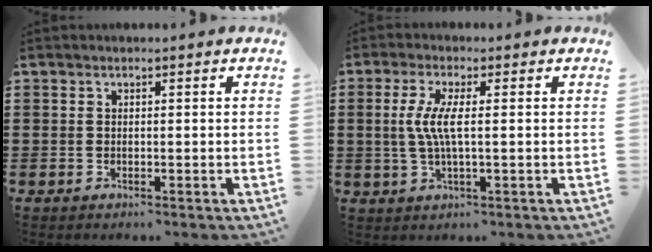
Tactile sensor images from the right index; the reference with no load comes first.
{"total": 4.9, "force": [0.1, 0.6, 4.9], "torque": [-0.111, -0.012, -0.007]}